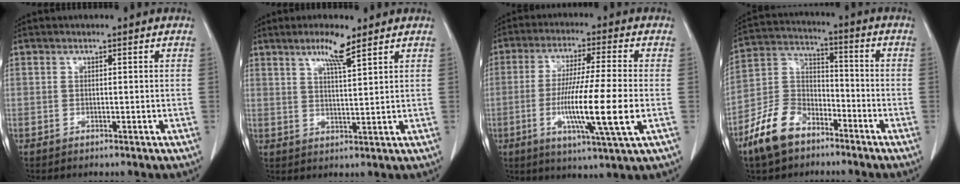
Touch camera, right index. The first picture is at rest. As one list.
[{"total": 5.1, "force": [3.5, 0.1, 3.7], "torque": [-0.070, -0.003, 0.063]}, {"total": 13.4, "force": [-2.8, -0.4, 13.1], "torque": [-0.243, -0.021, -0.053]}, {"total": 11.1, "force": [-7.5, 6.3, 5.4], "torque": [-0.123, 0.008, -0.145]}]